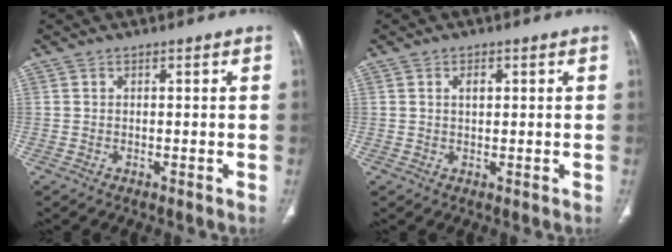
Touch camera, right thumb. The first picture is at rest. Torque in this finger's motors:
{"motor_torque": [-0.05, 0.31, 0.37, -0.52, -0.02]}